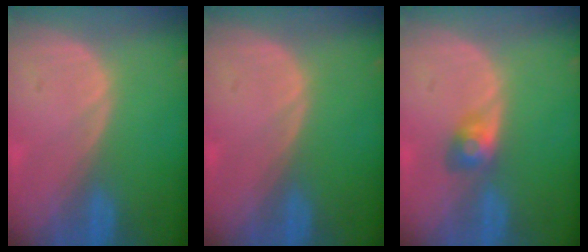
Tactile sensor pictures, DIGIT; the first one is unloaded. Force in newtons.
{"total": 0.0}
{"total": 2.9, "press": 2.7, "slide": 1.2}